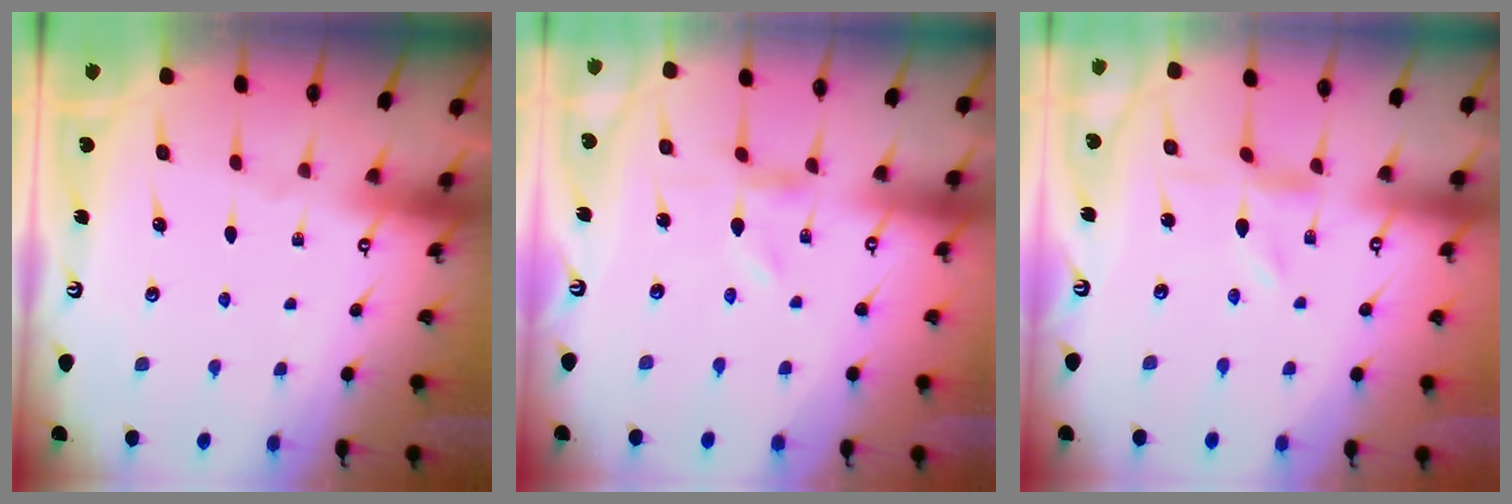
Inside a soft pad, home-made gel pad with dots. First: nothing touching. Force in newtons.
{"total": 0.0}
{"total": 0.0}